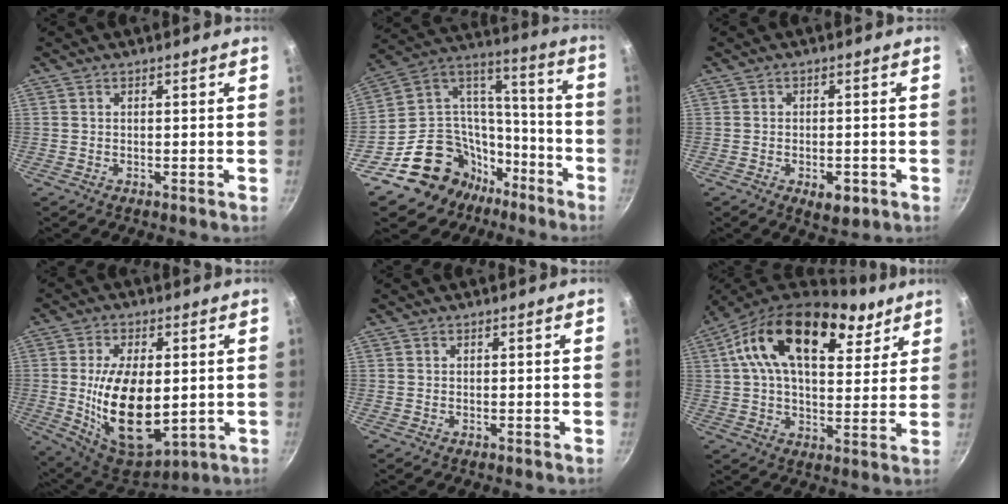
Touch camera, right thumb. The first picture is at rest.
{"total": 22.4, "force": [-12.1, 17.2, 7.7], "torque": [-0.069, 0.132, -0.196]}
{"total": 4.7, "force": [-1.9, 2.6, 3.4], "torque": [-0.036, 0.008, -0.022]}
{"total": 18.4, "force": [-0.4, 10.1, 15.3], "torque": [-0.253, -0.017, 0.010]}
{"total": 0.0}
{"total": 22.0, "force": [11.0, 12.4, 14.4], "torque": [-0.218, -0.021, 0.165]}